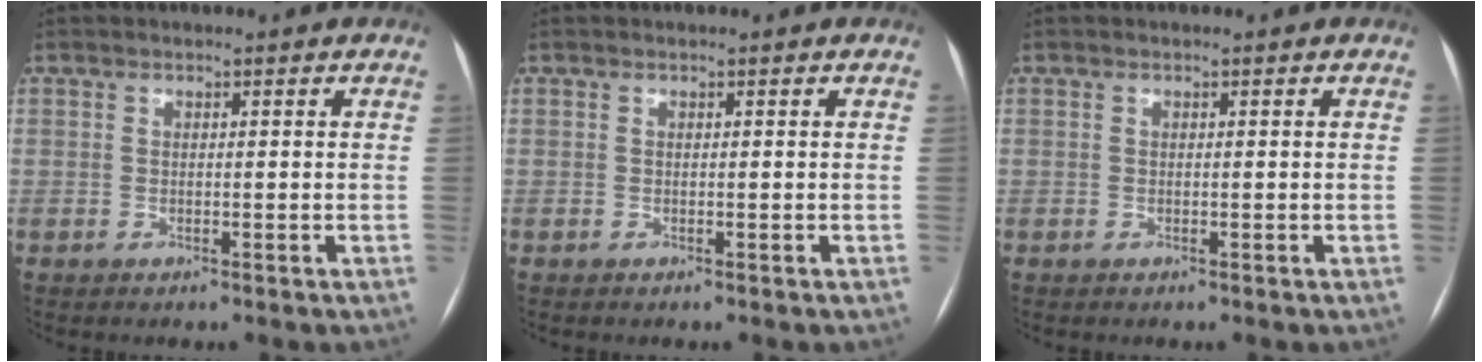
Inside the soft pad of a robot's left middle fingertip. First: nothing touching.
{"total": 0.0}
{"total": 0.0}